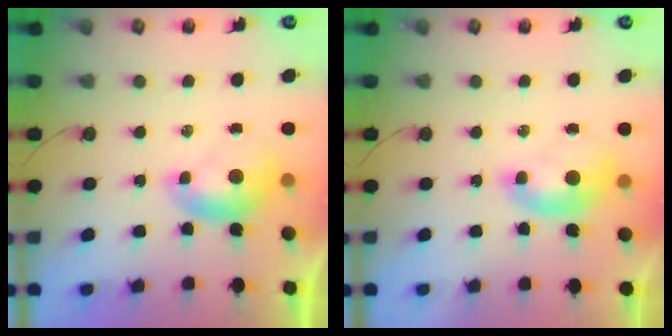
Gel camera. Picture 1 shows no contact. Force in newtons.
{"total": 1.5, "press": 1.4, "slide": 0.6}